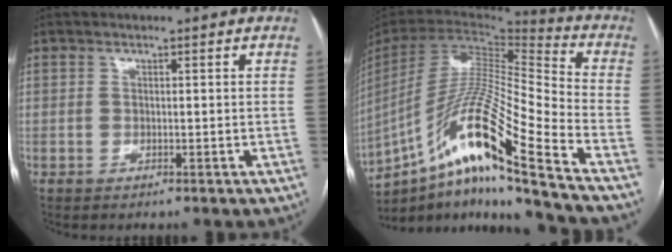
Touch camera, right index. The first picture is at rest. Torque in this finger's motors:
{"motor_torque": [1.10, -1.04, 0.60, 0.21]}